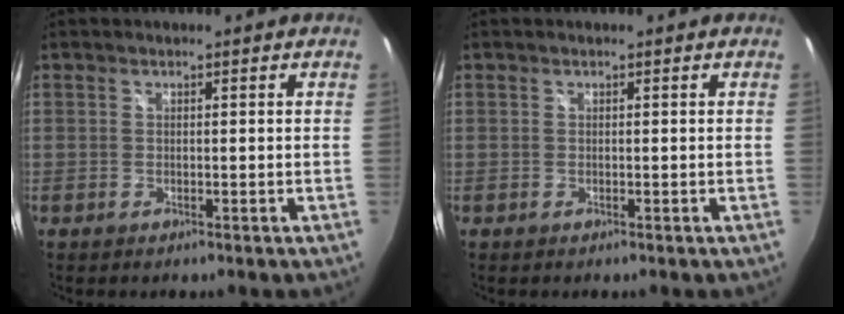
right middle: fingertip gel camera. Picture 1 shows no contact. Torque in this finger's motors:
{"motor_torque": [-0.01, 0.01, -0.01, -0.01]}